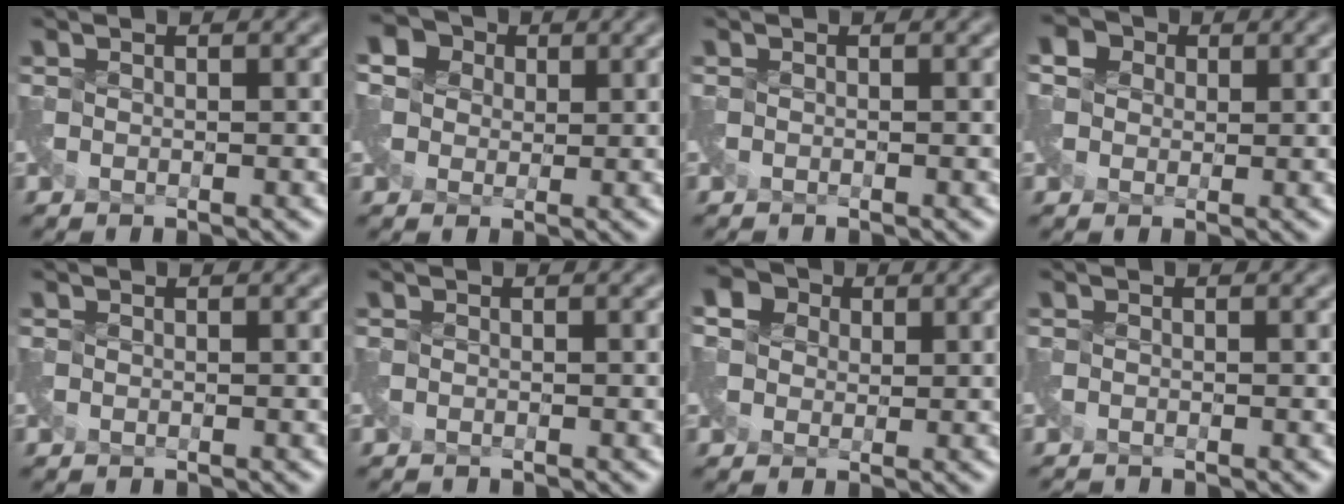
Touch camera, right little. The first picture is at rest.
{"total": 4.6, "force": [1.2, 4.0, 1.9], "torque": [-0.038, 0.031, -0.001]}
{"total": 0.6, "force": [-0.5, -0.2, -0.2], "torque": [0.003, -0.010, -0.014]}
{"total": 3.6, "force": [1.0, 3.1, 1.4], "torque": [-0.029, 0.025, -0.001]}
{"total": 0.0}
{"total": 0.9, "force": [-0.9, -0.2, -0.2], "torque": [0.002, -0.014, -0.021]}
{"total": 5.1, "force": [1.6, 4.2, 2.3], "torque": [-0.040, 0.030, -0.003]}
{"total": 1.3, "force": [-1.2, -0.3, -0.1], "torque": [-0.003, -0.017, -0.029]}